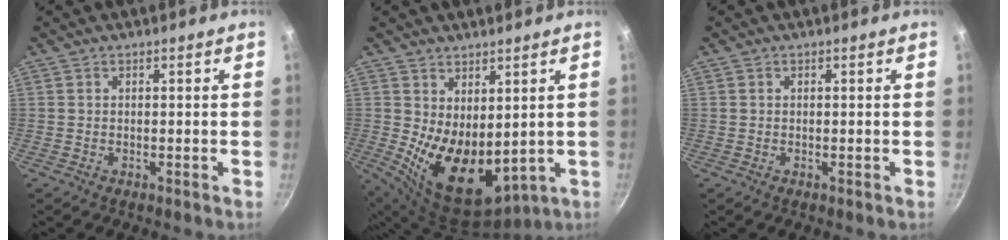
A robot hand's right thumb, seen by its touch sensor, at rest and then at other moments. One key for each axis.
{"total": 12.7, "fx": 1.6, "fy": 7.5, "fz": 10.1, "tx": -0.137, "ty": -0.046, "tz": 0.054}
{"total": 0.0}